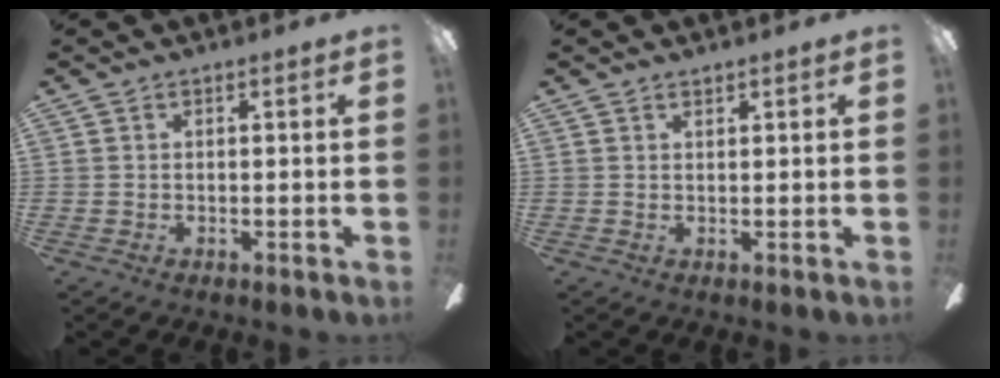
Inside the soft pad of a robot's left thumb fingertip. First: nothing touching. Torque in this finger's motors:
{"motor_torque": [-0.06, -0.10, -0.45, 0.25, 0.08]}